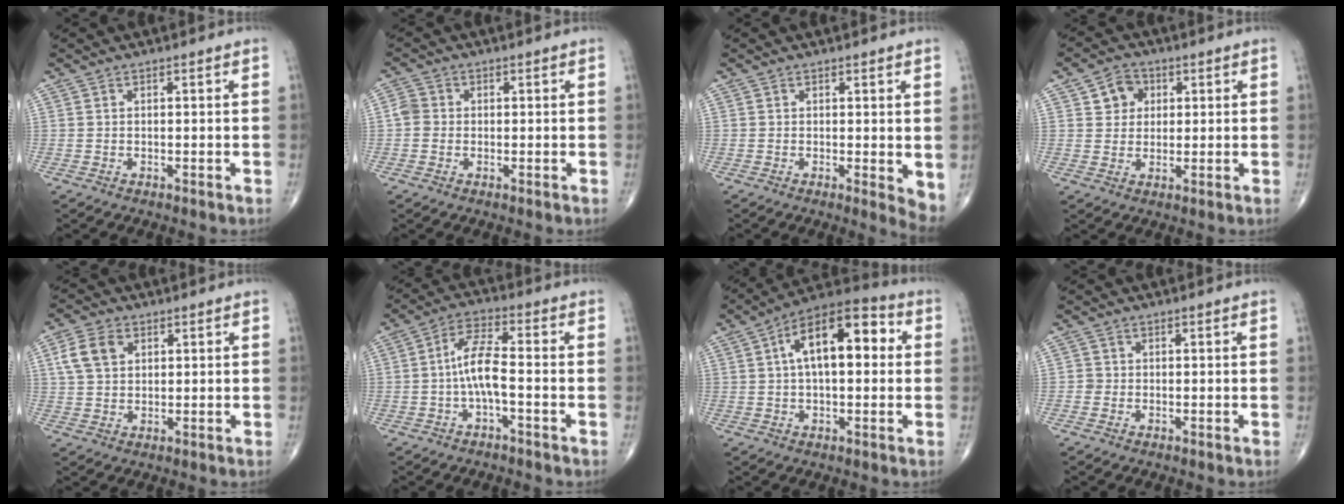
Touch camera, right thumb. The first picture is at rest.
{"total": 2.8, "force": [-0.2, 2.5, 1.1], "torque": [-0.017, 0.006, -0.011]}
{"total": 3.8, "force": [0.5, 1.3, 3.6], "torque": [-0.047, -0.012, 0.006]}
{"total": 5.3, "force": [1.8, 4.6, 2.0], "torque": [-0.003, -0.001, 0.025]}
{"total": 6.7, "force": [2.3, 4.7, 4.1], "torque": [-0.073, 0.004, 0.044]}
{"total": 7.1, "force": [-1.5, 2.1, 6.6], "torque": [-0.133, 0.027, -0.033]}
{"total": 15.3, "force": [2.8, 7.5, 13.1], "torque": [-0.195, 0.035, 0.036]}
{"total": 1.0, "force": [-0.3, 0.9, 0.0], "torque": [0.003, 0.005, -0.009]}